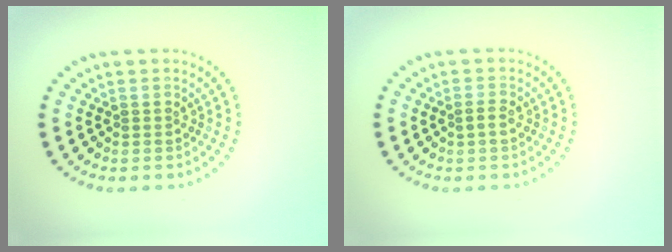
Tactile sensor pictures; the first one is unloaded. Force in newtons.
{"total": 1.0, "press": 1.0, "slide": 0.3}